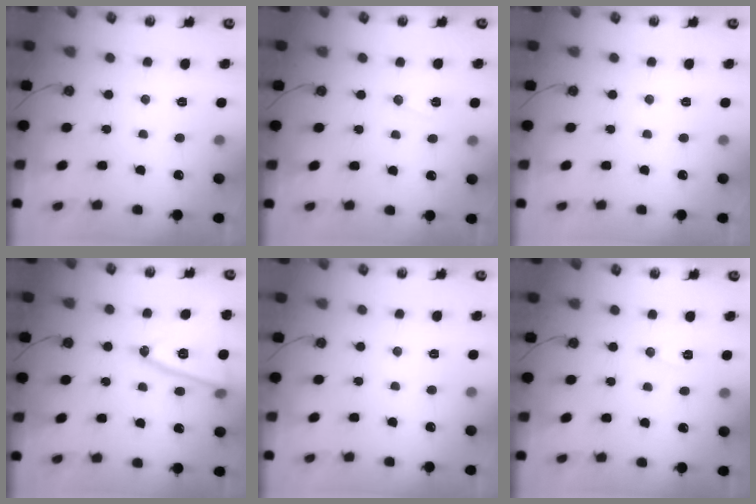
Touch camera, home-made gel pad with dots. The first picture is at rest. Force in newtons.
{"total": 6.1, "press": 5.3, "slide": 2.9}
{"total": 0.0}
{"total": 17.6, "press": 17.3, "slide": 3.4}
{"total": 0.0}
{"total": 6.0, "press": 5.5, "slide": 2.3}